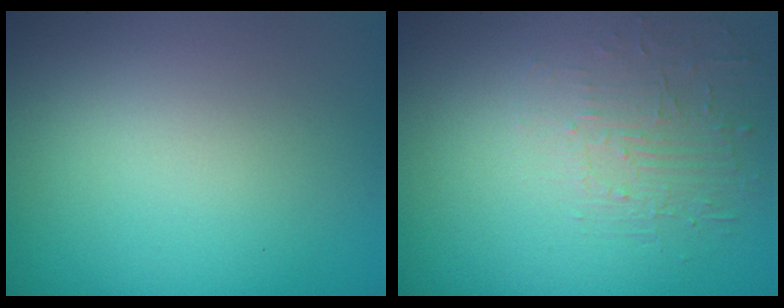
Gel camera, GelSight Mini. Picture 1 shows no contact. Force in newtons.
{"total": 1.8, "press": 0.7, "slide": 1.7}